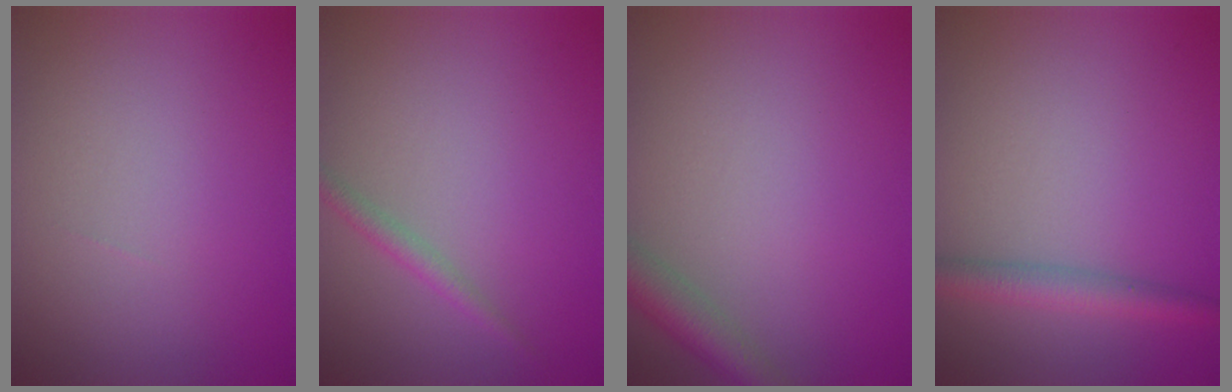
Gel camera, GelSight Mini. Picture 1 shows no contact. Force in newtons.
{"total": 1.4, "press": 1.4, "slide": 0.1}
{"total": 3.2, "press": 3.2, "slide": 0.2}
{"total": 2.9, "press": 2.9, "slide": 0.1}